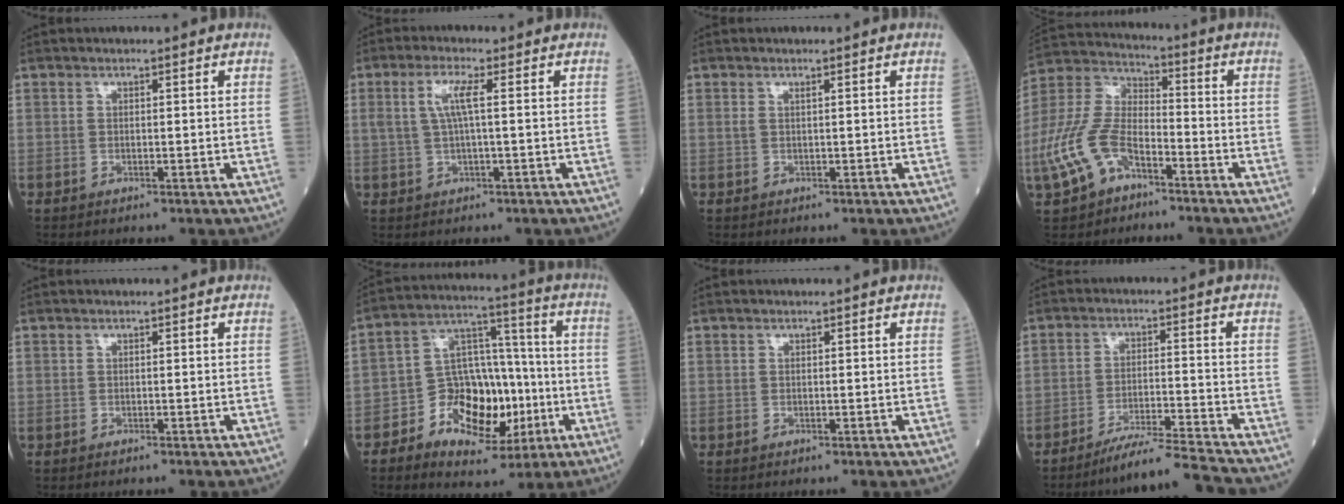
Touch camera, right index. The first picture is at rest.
{"total": 4.1, "force": [0.8, 0.3, 4.0], "torque": [-0.085, 0.010, 0.017]}
{"total": 0.6, "force": [0.3, 0.0, 0.5], "torque": [-0.017, 0.006, 0.007]}
{"total": 12.0, "force": [-6.0, 6.2, 8.3], "torque": [-0.210, 0.008, -0.118]}
{"total": 0.7, "force": [-0.6, 0.0, 0.3], "torque": [0.001, 0.000, -0.009]}
{"total": 13.7, "force": [-4.5, 8.7, 9.5], "torque": [-0.160, 0.036, -0.066]}
{"total": 0.0}
{"total": 9.5, "force": [-8.9, -2.1, 2.8], "torque": [-0.036, -0.012, -0.154]}